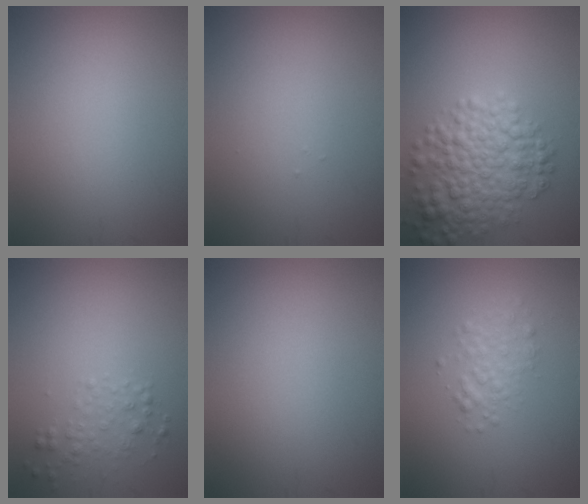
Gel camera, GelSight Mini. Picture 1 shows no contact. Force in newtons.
{"total": 0.0}
{"total": 6.4, "press": 6.4, "slide": 0.2}
{"total": 1.7, "press": 1.7, "slide": 0.1}
{"total": 0.0}
{"total": 2.1, "press": 2.1, "slide": 0.1}